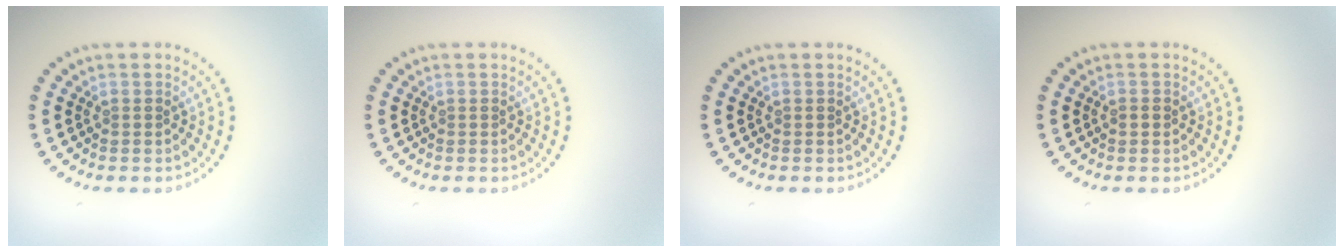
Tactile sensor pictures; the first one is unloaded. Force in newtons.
{"total": 0.0}
{"total": 0.0}
{"total": 0.9, "press": 0.9, "slide": 0.1}